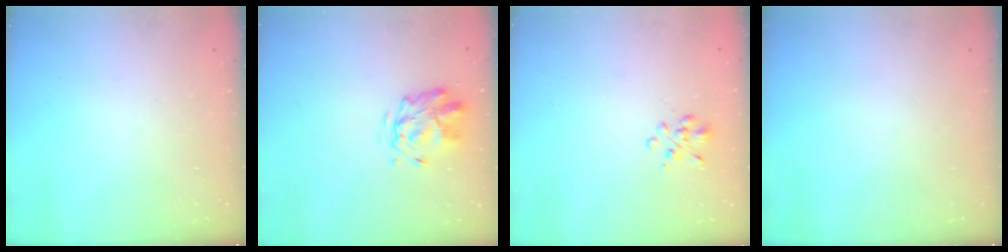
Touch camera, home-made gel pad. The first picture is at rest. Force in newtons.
{"total": 2.9, "press": 2.5, "slide": 1.5}
{"total": 1.9, "press": 1.7, "slide": 0.8}
{"total": 0.0}